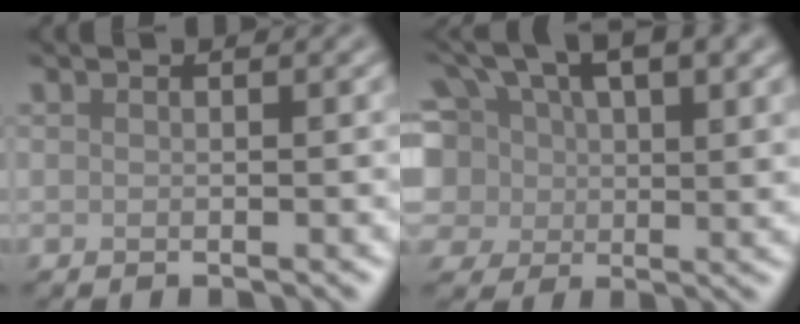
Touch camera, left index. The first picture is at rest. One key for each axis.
{"total": 11.4, "fx": 4.4, "fy": 7.1, "fz": 7.8, "tx": -0.161, "ty": 0.017, "tz": 0.071}